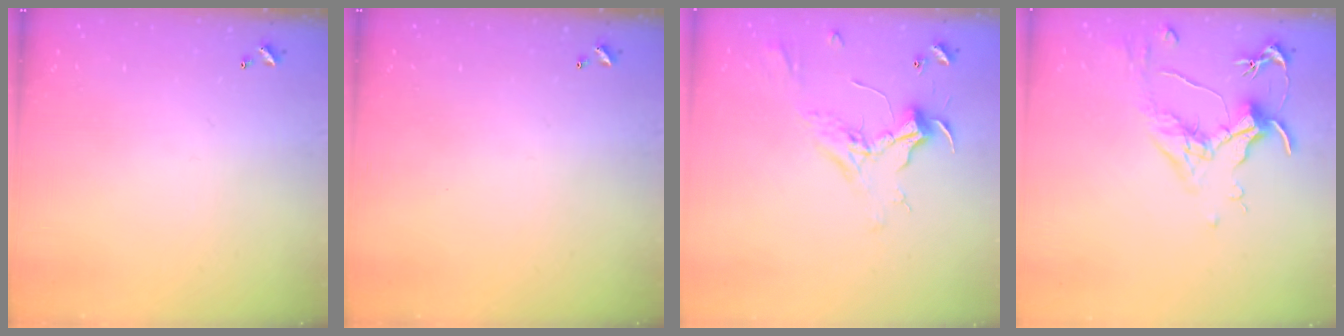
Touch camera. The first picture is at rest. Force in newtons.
{"total": 0.0}
{"total": 2.3, "press": 2.2, "slide": 0.9}
{"total": 1.7, "press": 1.4, "slide": 0.9}